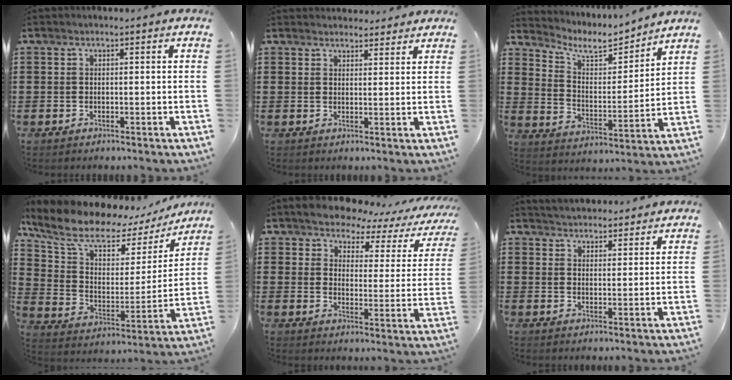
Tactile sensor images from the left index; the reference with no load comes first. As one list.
[{"total": 2.7, "force": [2.6, 0.5, 0.0], "torque": [-0.007, -0.006, 0.051]}, {"total": 6.7, "force": [5.7, 1.9, 3.0], "torque": [-0.078, -0.033, 0.093]}, {"total": 10.8, "force": [7.9, 4.3, 5.9], "torque": [-0.141, -0.041, 0.136]}, {"total": 4.8, "force": [4.6, 1.0, 1.0], "torque": [-0.050, -0.029, 0.076]}, {"total": 3.4, "force": [3.4, 0.0, -0.1], "torque": [-0.009, -0.015, 0.062]}]